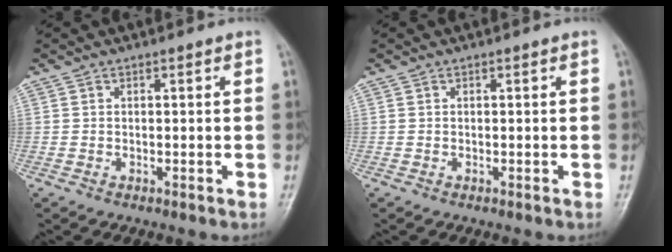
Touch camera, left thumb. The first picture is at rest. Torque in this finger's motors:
{"motor_torque": [0.00, 0.00, 0.01, -0.01, 0.00]}